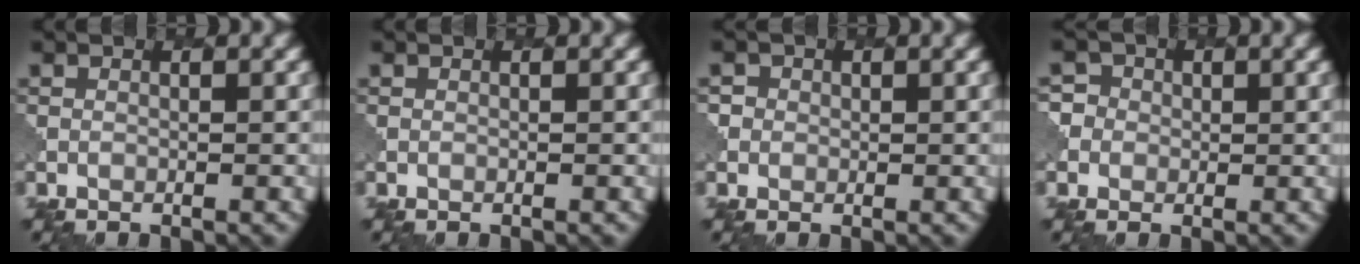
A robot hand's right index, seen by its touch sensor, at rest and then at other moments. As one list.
[{"total": 0.0}, {"total": 1.7, "force": [0.4, 1.7, 0.0], "torque": [0.009, 0.010, -0.007]}, {"total": 3.4, "force": [0.4, 3.3, 0.8], "torque": [0.008, 0.028, -0.028]}]